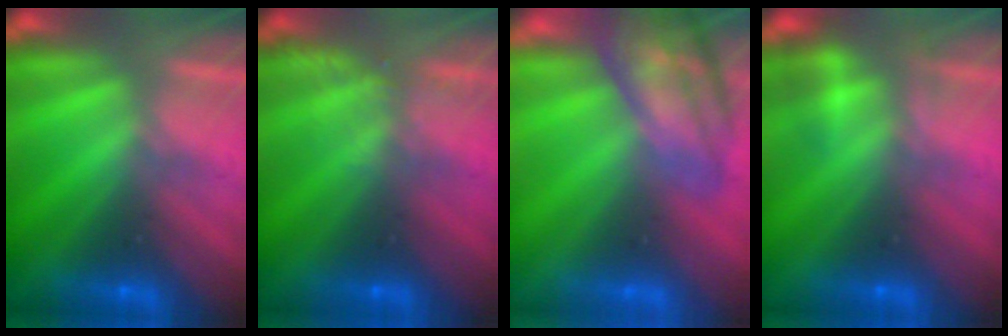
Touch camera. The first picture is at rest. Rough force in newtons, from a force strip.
{"total": 2.2}
{"total": 8.0}
{"total": 2.3}